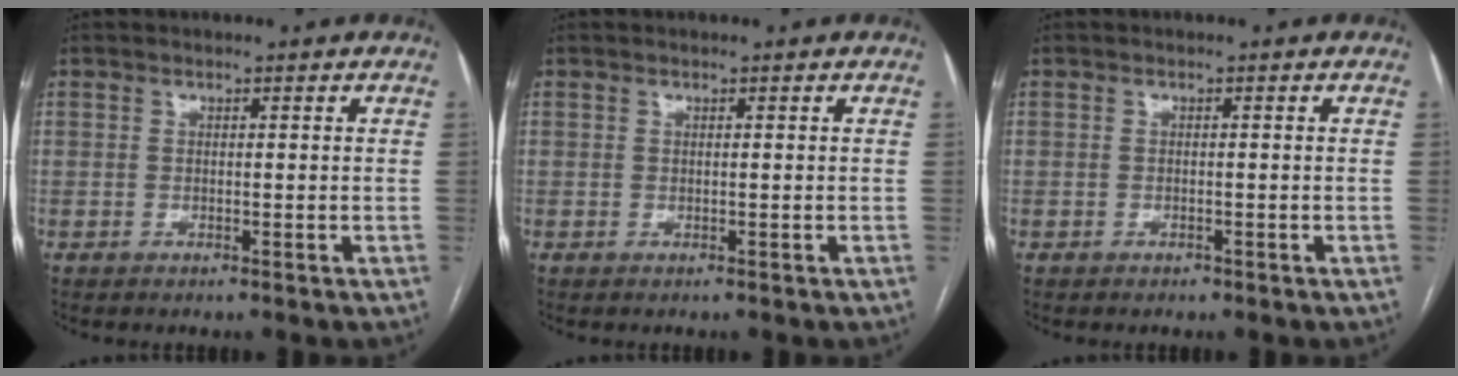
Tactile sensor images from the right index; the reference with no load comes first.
{"total": 0.0}
{"total": 0.6, "force": [-0.5, 0.4, 0.1], "torque": [-0.005, 0.000, -0.009]}